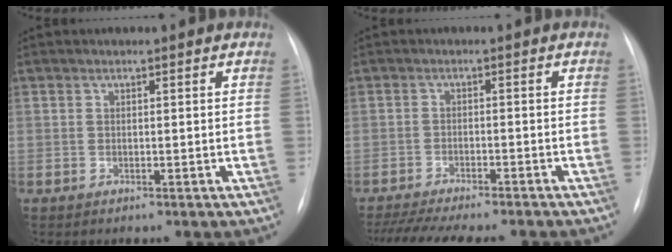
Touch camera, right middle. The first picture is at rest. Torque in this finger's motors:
{"motor_torque": [1.07, -1.07, 0.22, 0.04]}